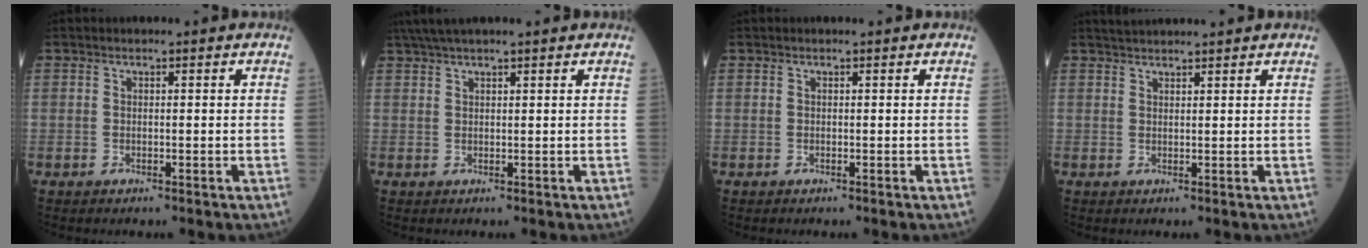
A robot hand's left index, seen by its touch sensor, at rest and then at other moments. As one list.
[{"total": 6.3, "force": [5.3, -0.3, 3.4], "torque": [-0.060, 0.039, 0.091]}, {"total": 0.0}, {"total": 4.0, "force": [3.8, -0.3, 1.3], "torque": [-0.018, 0.032, 0.062]}]